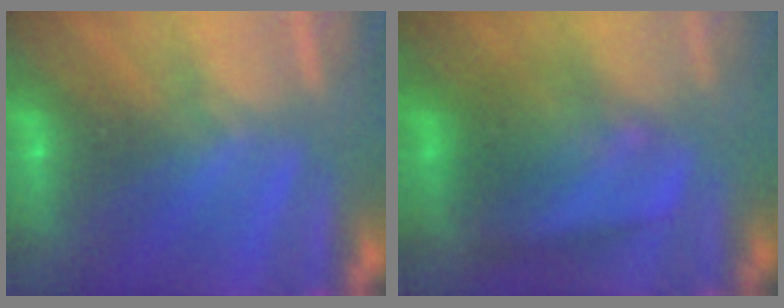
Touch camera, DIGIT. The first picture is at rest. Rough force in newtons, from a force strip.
{"total": 3.5}